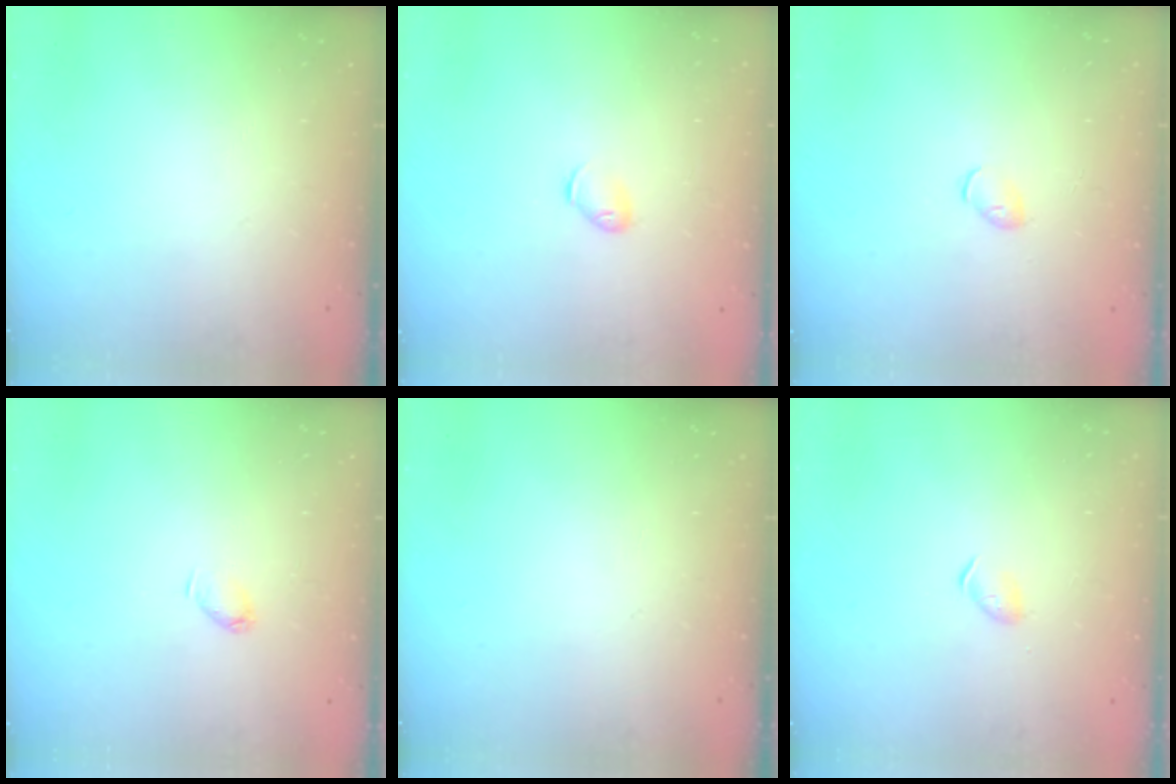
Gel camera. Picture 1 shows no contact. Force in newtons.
{"total": 3.9, "press": 3.8, "slide": 0.7}
{"total": 2.9, "press": 2.9, "slide": 0.7}
{"total": 3.0, "press": 3.0, "slide": 0.3}
{"total": 0.0}
{"total": 3.0, "press": 2.9, "slide": 0.6}